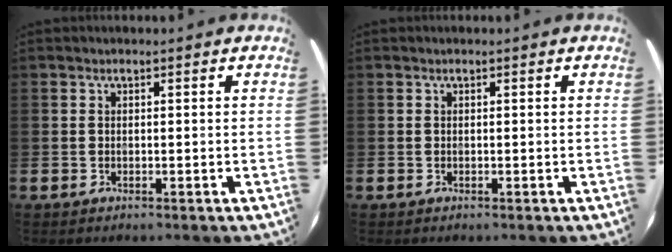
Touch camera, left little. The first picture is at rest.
{"total": 0.0}